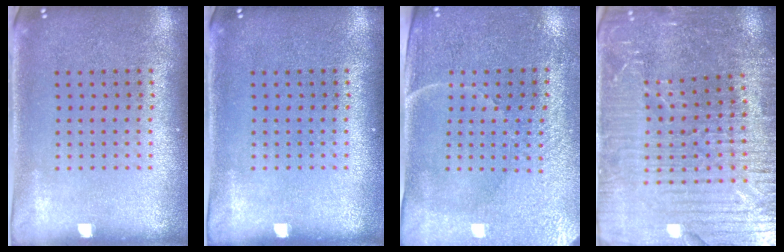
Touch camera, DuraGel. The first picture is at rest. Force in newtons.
{"total": 0.0}
{"total": 3.3, "press": 3.2, "slide": 1.0}
{"total": 4.7, "press": 4.4, "slide": 1.5}